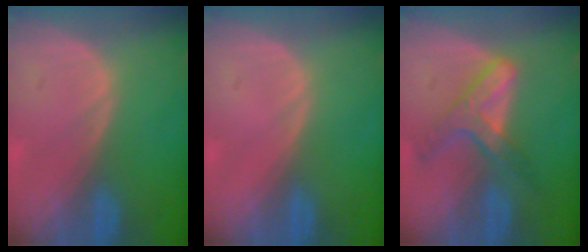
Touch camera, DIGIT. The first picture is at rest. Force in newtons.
{"total": 0.0}
{"total": 6.8, "press": 5.9, "slide": 3.4}